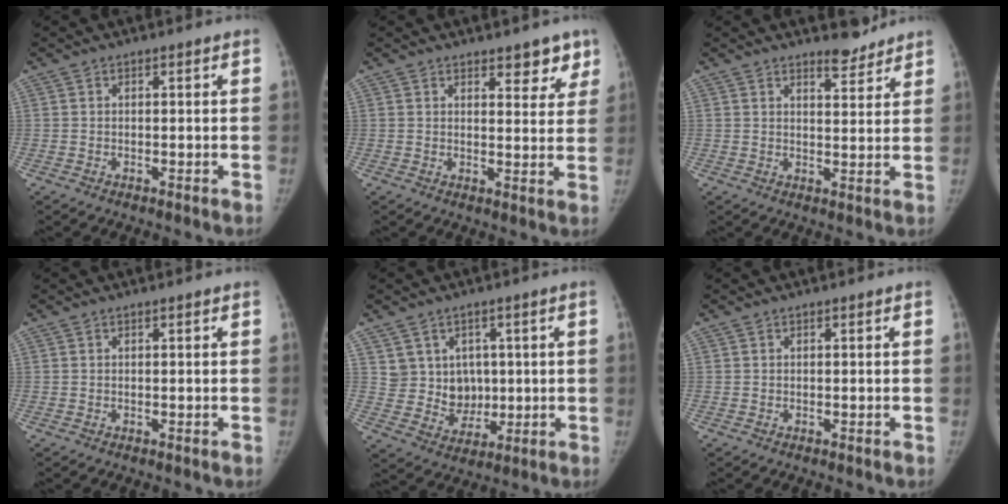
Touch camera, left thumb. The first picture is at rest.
{"total": 5.5, "force": [3.9, 2.6, 2.8], "torque": [0.003, -0.022, 0.050]}
{"total": 4.0, "force": [3.7, 1.3, 1.1], "torque": [0.004, -0.031, 0.054]}
{"total": 0.0}
{"total": 7.8, "force": [2.1, 7.2, 2.0], "torque": [0.011, -0.009, 0.048]}
{"total": 0.0}